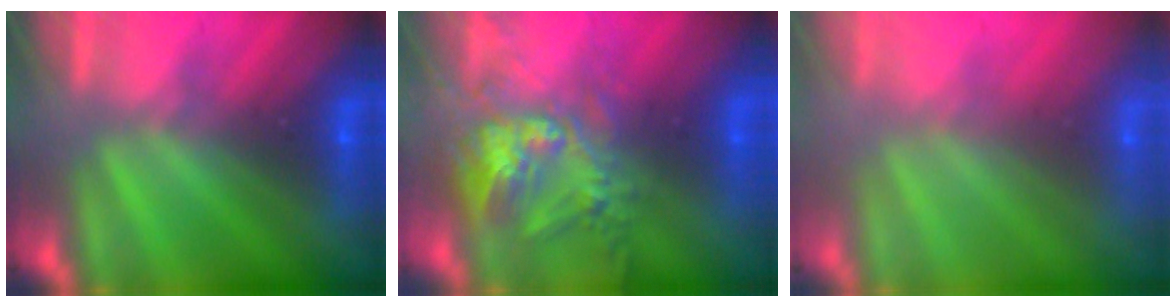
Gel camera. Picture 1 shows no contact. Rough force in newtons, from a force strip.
{"total": 9.6}
{"total": 8.8}